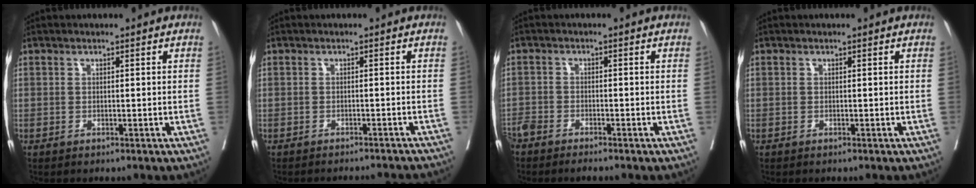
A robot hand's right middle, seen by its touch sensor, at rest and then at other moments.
{"total": 8.4, "force": [-8.2, 0.2, 1.8], "torque": [-0.012, -0.002, -0.086]}
{"total": 4.3, "force": [-3.8, 0.9, 1.8], "torque": [-0.029, -0.005, -0.067]}
{"total": 0.0}